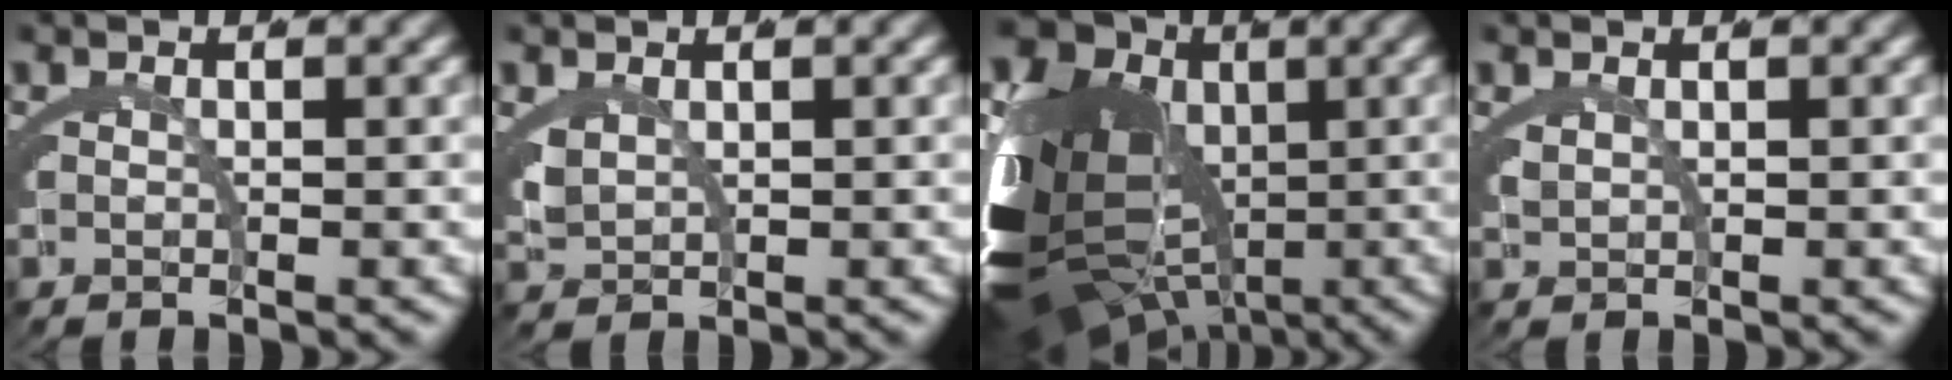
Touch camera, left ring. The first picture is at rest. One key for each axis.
{"total": 1.4, "fx": 0.7, "fy": 0.8, "fz": 1.0, "tx": -0.043, "ty": -0.022, "tz": 0.031}
{"total": 20.4, "fx": -1.4, "fy": 13.4, "fz": 15.3, "tx": -0.277, "ty": -0.067, "tz": 0.001}
{"total": 1.0, "fx": 0.8, "fy": -0.5, "fz": 0.2, "tx": -0.009, "ty": -0.009, "tz": 0.027}